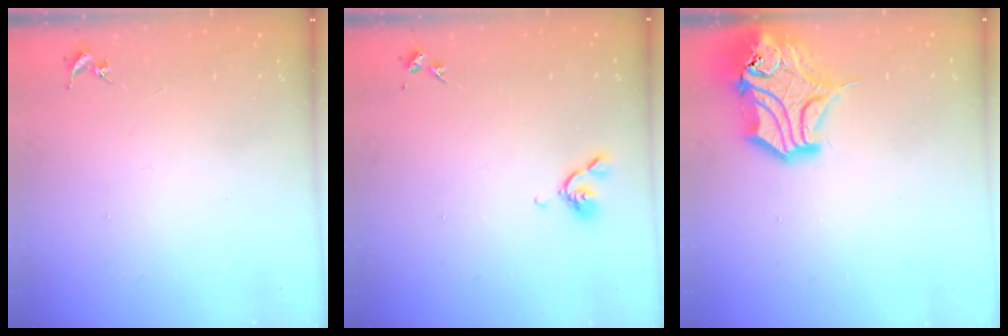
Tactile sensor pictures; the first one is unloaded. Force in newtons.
{"total": 5.6, "press": 5.5, "slide": 1.0}
{"total": 16.7, "press": 16.5, "slide": 2.5}